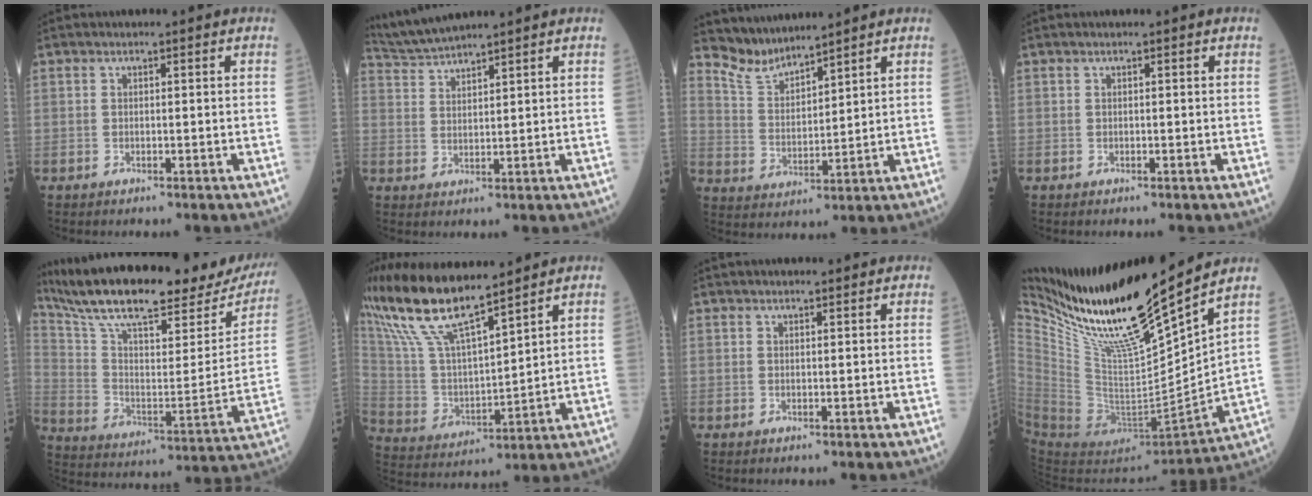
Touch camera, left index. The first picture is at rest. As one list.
[{"total": 5.1, "force": [4.9, -1.2, 1.0], "torque": [-0.033, 0.011, 0.101]}, {"total": 5.2, "force": [5.2, 0.4, -0.2], "torque": [-0.013, -0.003, 0.115]}, {"total": 0.0}, {"total": 30.3, "force": [25.7, 6.7, 14.7], "torque": [-0.257, -0.037, 0.360]}, {"total": 14.9, "force": [12.0, 1.8, 8.5], "torque": [-0.185, 0.005, 0.244]}, {"total": 2.4, "force": [2.2, 0.4, 0.9], "torque": [-0.009, 0.020, 0.026]}, {"total": 20.2, "force": [17.4, -0.3, 10.2], "torque": [-0.182, -0.059, 0.323]}]